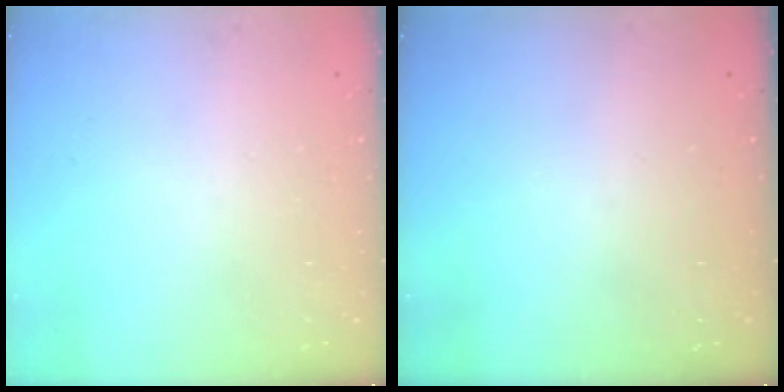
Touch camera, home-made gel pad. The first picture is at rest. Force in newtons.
{"total": 0.0}